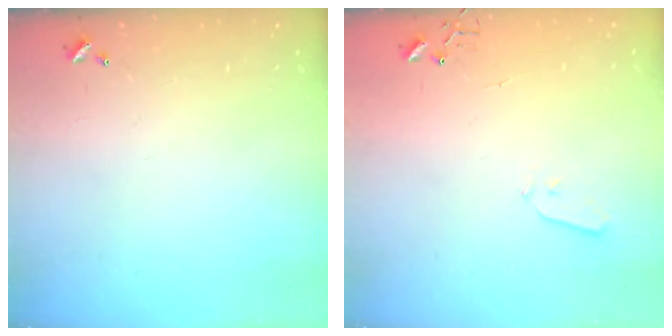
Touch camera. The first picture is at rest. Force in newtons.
{"total": 3.6, "press": 3.6, "slide": 0.6}